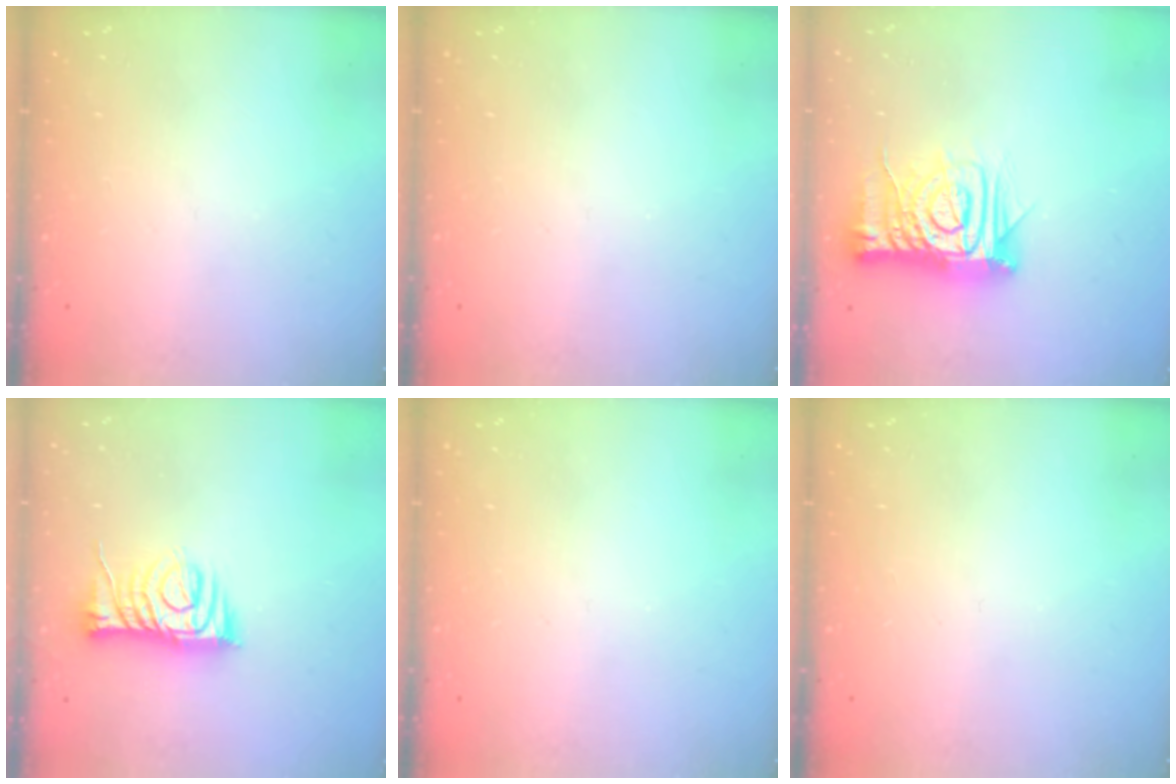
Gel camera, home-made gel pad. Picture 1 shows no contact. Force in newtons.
{"total": 0.0}
{"total": 13.2, "press": 13.1, "slide": 1.6}
{"total": 9.6, "press": 9.6, "slide": 0.5}
{"total": 0.0}
{"total": 0.0}